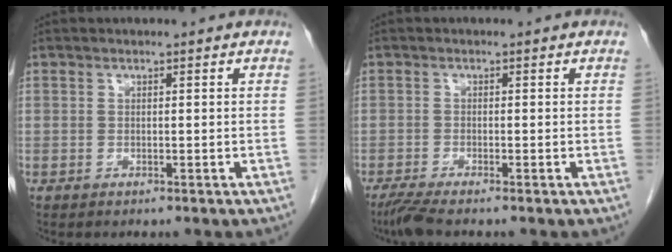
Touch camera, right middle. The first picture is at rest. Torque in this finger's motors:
{"motor_torque": [-0.37, -0.08, 0.03, 0.00]}